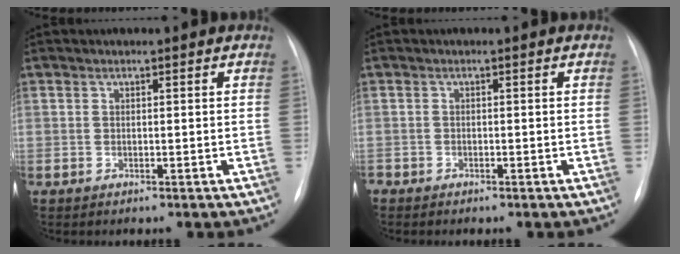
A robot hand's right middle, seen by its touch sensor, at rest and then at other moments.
{"total": 0.9, "force": [-0.8, 0.3, 0.1], "torque": [-0.002, 0.001, -0.014]}